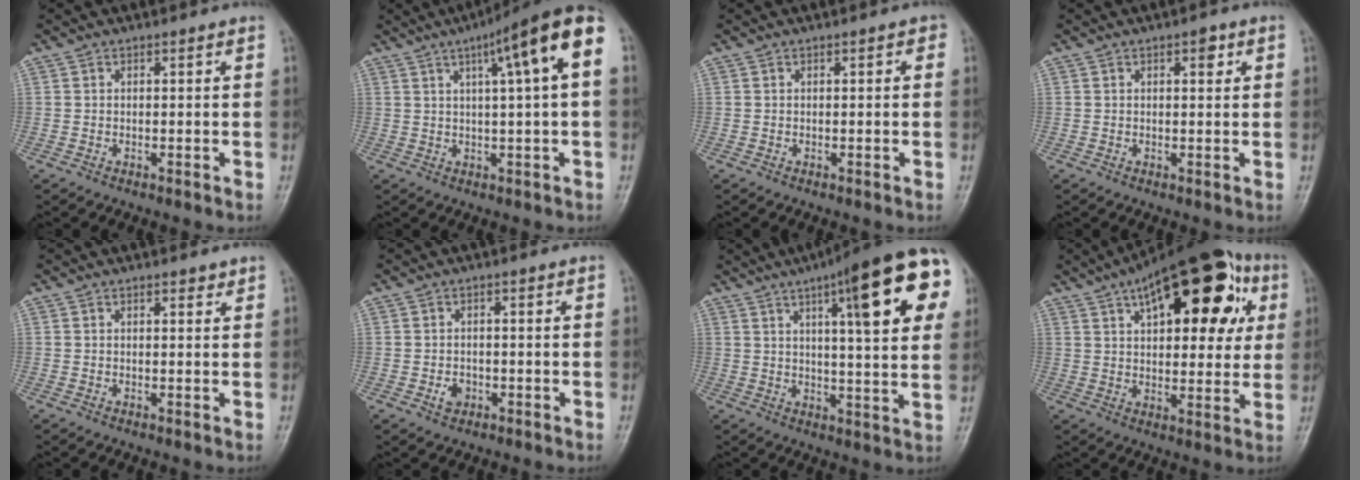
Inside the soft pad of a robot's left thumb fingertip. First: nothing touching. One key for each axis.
{"total": 12.3, "fx": 3.9, "fy": 1.3, "fz": 11.6, "tx": -0.172, "ty": 0.022, "tz": 0.051}
{"total": 1.0, "fx": 0.1, "fy": 0.6, "fz": 0.8, "tx": -0.002, "ty": 0.003, "tz": -0.001}
{"total": 2.2, "fx": 0.9, "fy": 1.0, "fz": 1.7, "tx": -0.017, "ty": 0.000, "tz": 0.011}
{"total": 1.5, "fx": 1.1, "fy": 0.6, "fz": 0.8, "tx": -0.007, "ty": -0.005, "tz": 0.014}
{"total": 2.7, "fx": -1.0, "fy": 2.1, "fz": 1.3, "tx": -0.013, "ty": 0.005, "tz": -0.014}
{"total": 22.3, "fx": 8.5, "fy": 5.0, "fz": 20.0, "tx": -0.251, "ty": -0.006, "tz": 0.107}
{"total": 25.6, "fx": 9.8, "fy": 11.7, "fz": 20.6, "tx": -0.268, "ty": 0.015, "tz": 0.140}